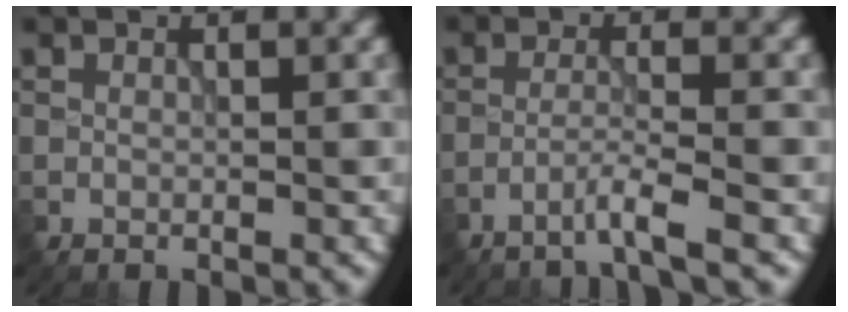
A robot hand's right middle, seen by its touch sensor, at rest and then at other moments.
{"total": 2.4, "force": [-1.6, -0.2, 1.9], "torque": [-0.026, 0.006, -0.044]}